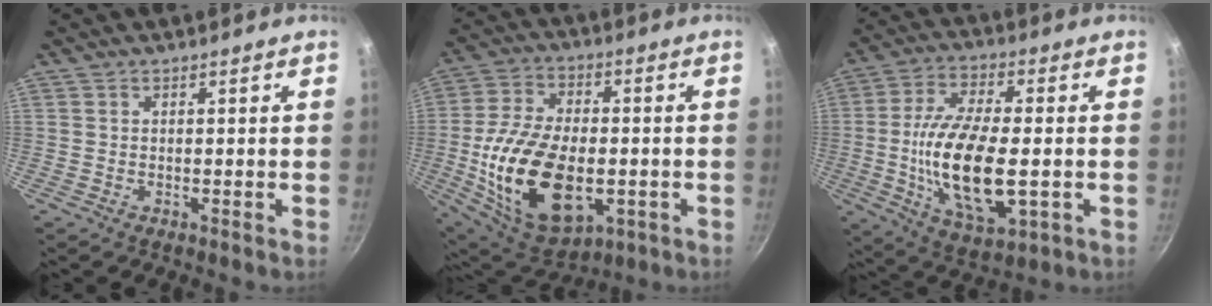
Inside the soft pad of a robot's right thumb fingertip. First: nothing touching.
{"total": 22.9, "force": [-4.2, 13.2, 18.3], "torque": [-0.330, 0.002, -0.049]}
{"total": 18.8, "force": [-2.0, 8.3, 16.7], "torque": [-0.313, -0.003, -0.026]}